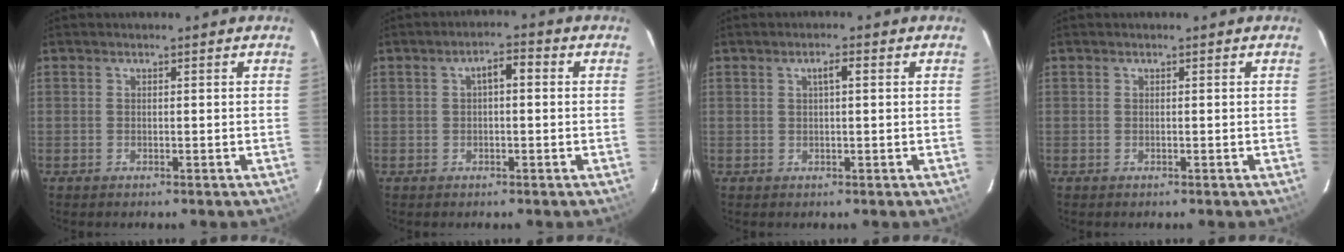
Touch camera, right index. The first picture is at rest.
{"total": 3.3, "force": [0.4, 1.3, 3.0], "torque": [-0.052, 0.015, 0.006]}
{"total": 2.0, "force": [0.6, 0.3, 1.8], "torque": [-0.033, 0.007, 0.011]}
{"total": 0.0}